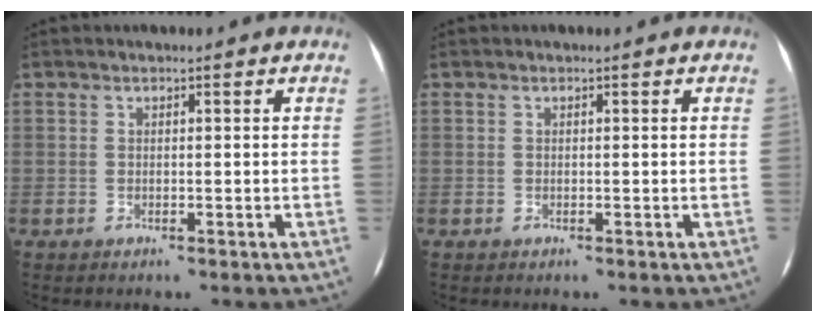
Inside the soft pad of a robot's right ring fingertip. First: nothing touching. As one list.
[{"total": 0.0}]